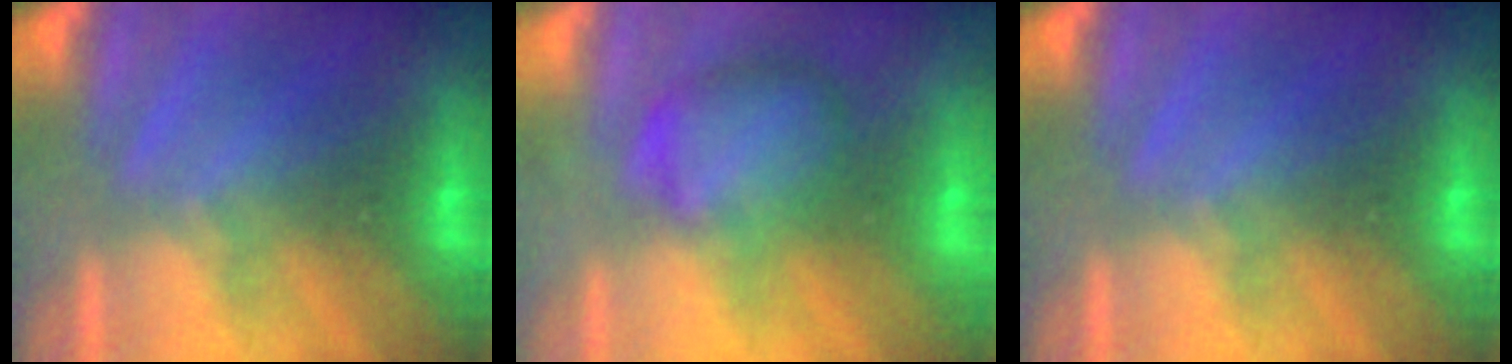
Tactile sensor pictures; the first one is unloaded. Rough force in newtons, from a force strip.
{"total": 2.4}
{"total": 0.0}